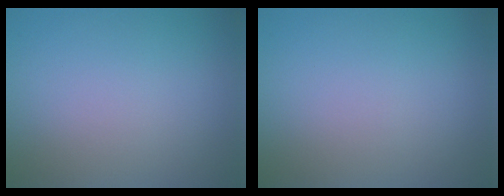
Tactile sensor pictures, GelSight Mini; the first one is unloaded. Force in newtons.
{"total": 0.0}